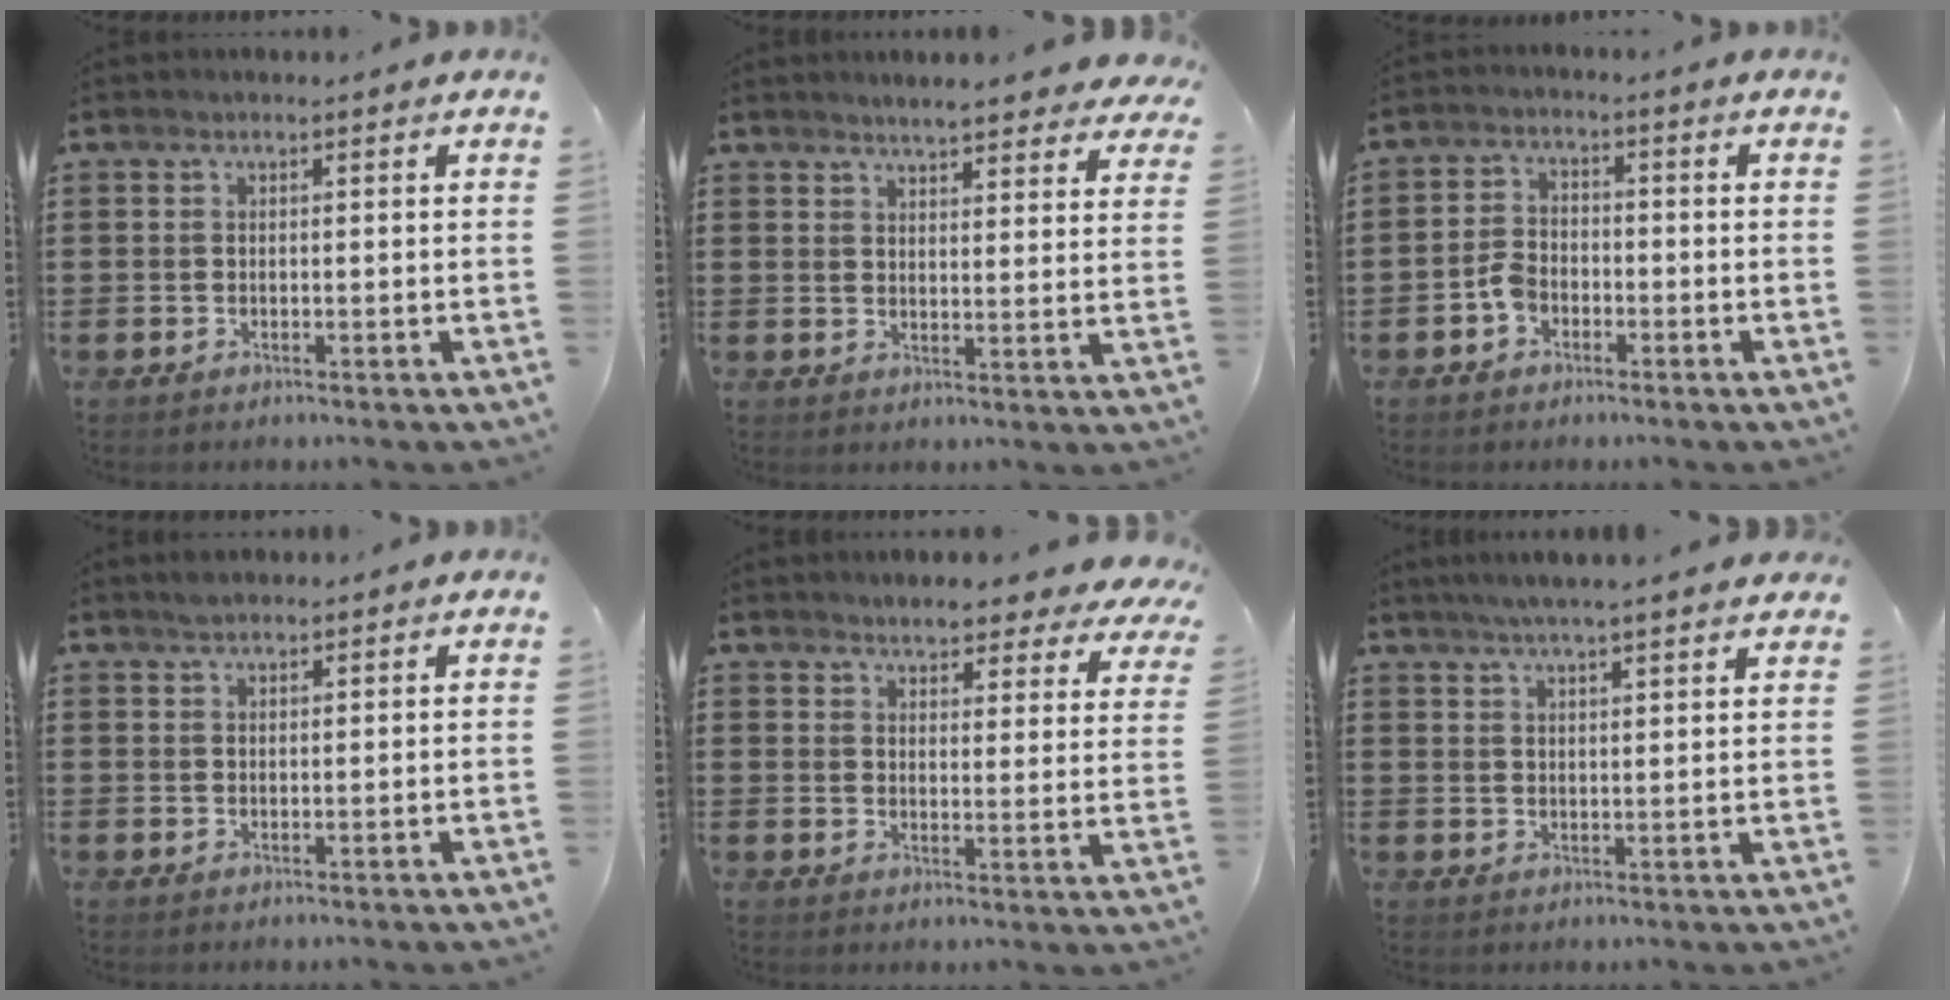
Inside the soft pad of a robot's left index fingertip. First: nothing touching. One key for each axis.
{"total": 4.8, "fx": 4.6, "fy": -0.1, "fz": 1.3, "tx": -0.033, "ty": -0.019, "tz": 0.082}
{"total": 3.4, "fx": -1.9, "fy": 2.3, "fz": 1.7, "tx": -0.046, "ty": 0.002, "tz": -0.041}
{"total": 1.4, "fx": 1.3, "fy": 0.4, "fz": 0.4, "tx": -0.010, "ty": 0.001, "tz": 0.025}
{"total": 4.7, "fx": 4.6, "fy": 0.2, "fz": 1.0, "tx": -0.032, "ty": -0.025, "tz": 0.081}
{"total": 3.9, "fx": 3.5, "fy": -0.3, "fz": 1.7, "tx": -0.043, "ty": -0.010, "tz": 0.062}